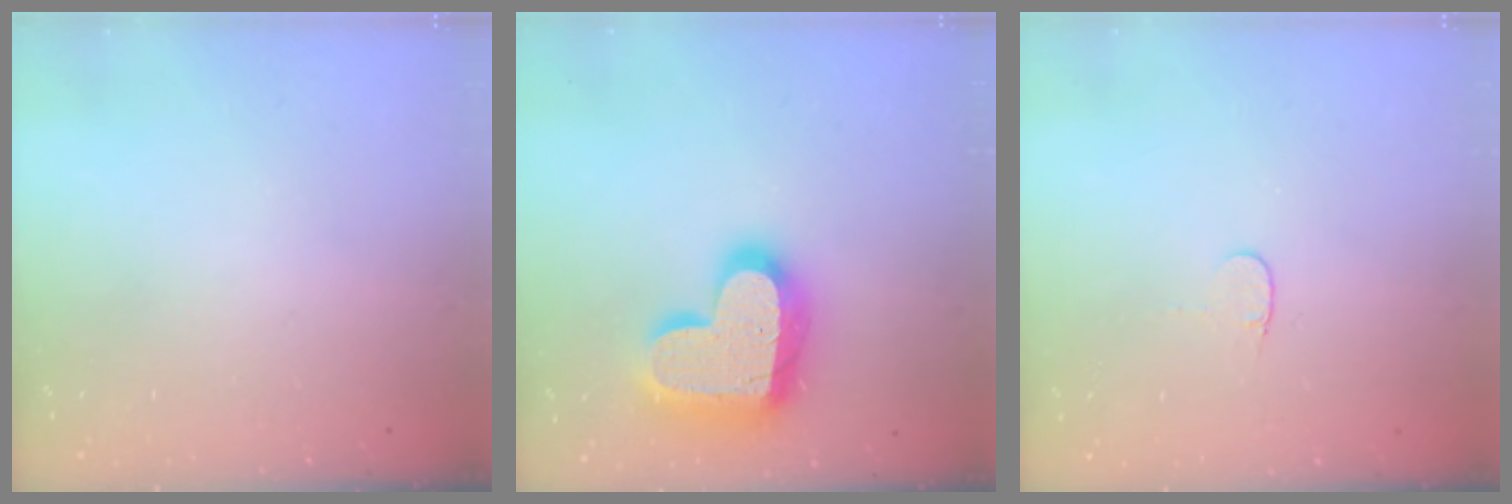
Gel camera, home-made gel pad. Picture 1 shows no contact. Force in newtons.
{"total": 22.1, "press": 22.0, "slide": 1.5}
{"total": 3.3, "press": 3.3, "slide": 0.4}